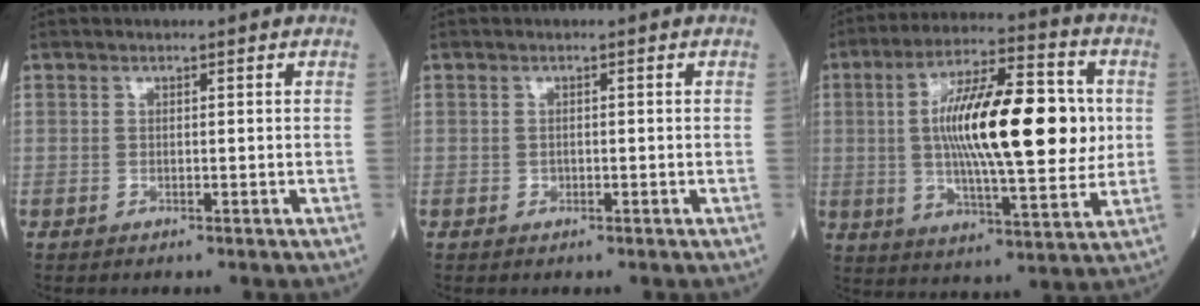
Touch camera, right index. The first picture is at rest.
{"total": 0.7, "force": [-0.2, 0.6, 0.3], "torque": [-0.006, 0.002, -0.004]}
{"total": 19.4, "force": [2.0, 4.6, 18.8], "torque": [-0.323, 0.016, 0.031]}